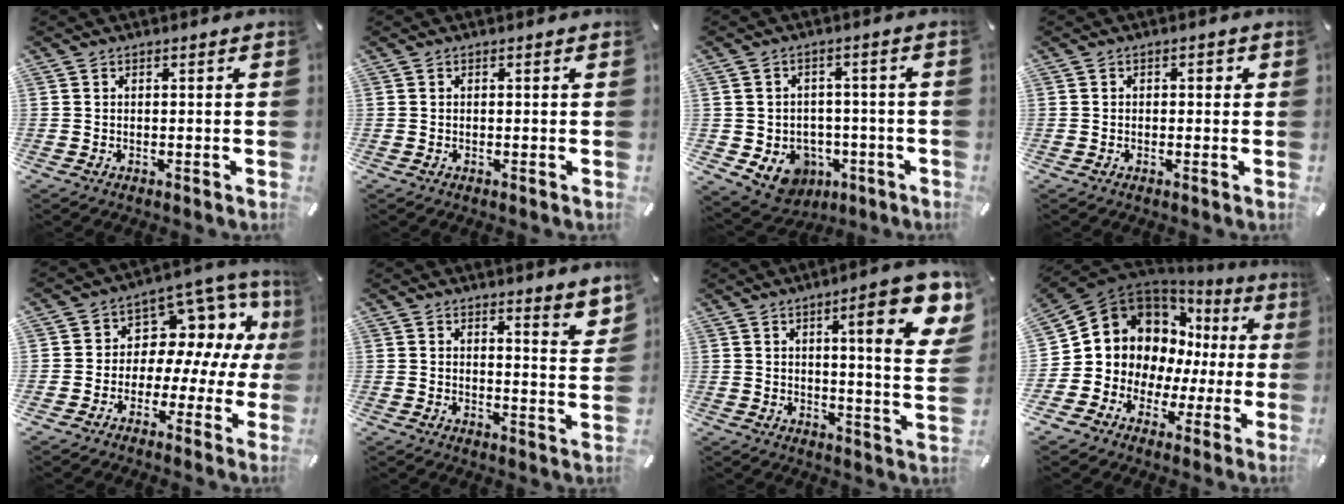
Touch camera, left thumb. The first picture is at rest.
{"total": 0.0}
{"total": 7.8, "force": [-2.5, 7.0, 2.3], "torque": [-0.040, 0.013, -0.037]}
{"total": 1.4, "force": [-0.2, 1.1, 0.8], "torque": [-0.017, 0.008, -0.008]}
{"total": 9.1, "force": [1.6, 7.8, 4.5], "torque": [-0.077, -0.027, 0.035]}
{"total": 4.5, "force": [4.0, 0.7, 1.9], "torque": [-0.017, -0.038, 0.066]}
{"total": 16.8, "force": [7.3, 3.6, 14.7], "torque": [-0.202, -0.036, 0.100]}
{"total": 11.6, "force": [4.1, 10.3, 3.3], "torque": [-0.071, -0.054, 0.088]}